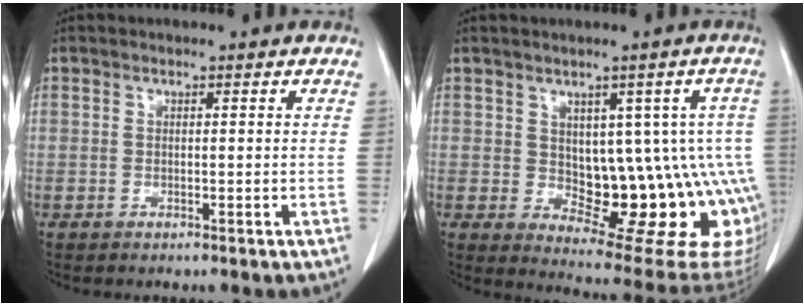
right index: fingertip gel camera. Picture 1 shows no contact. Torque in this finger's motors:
{"motor_torque": [0.60, 0.05, 0.36, 0.05]}